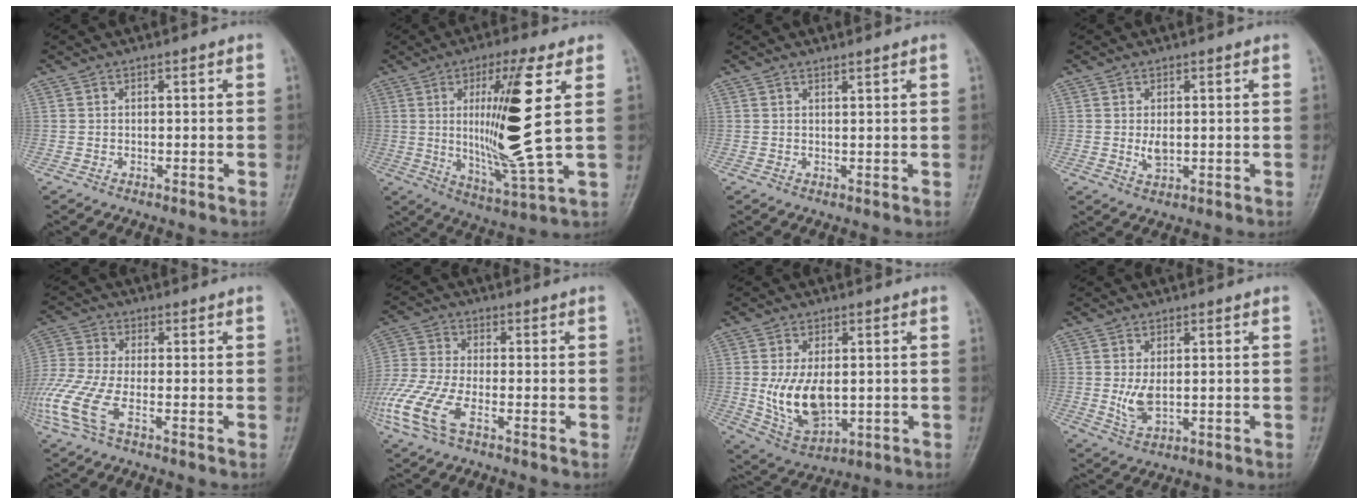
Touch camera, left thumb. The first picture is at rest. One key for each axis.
{"total": 16.3, "fx": 3.0, "fy": 1.2, "fz": 16.0, "tx": -0.301, "ty": -0.034, "tz": 0.054}
{"total": 0.8, "fx": 0.7, "fy": -0.4, "fz": 0.2, "tx": -0.011, "ty": -0.010, "tz": 0.015}
{"total": 2.4, "fx": 0.1, "fy": 1.3, "fz": 2.0, "tx": -0.032, "ty": -0.007, "tz": 0.008}
{"total": 9.9, "fx": -3.9, "fy": 3.2, "fz": 8.5, "tx": -0.229, "ty": 0.009, "tz": -0.085}
{"total": 10.8, "fx": -4.9, "fy": 4.0, "fz": 8.7, "tx": -0.222, "ty": 0.006, "tz": -0.099}
{"total": 10.5, "fx": -0.1, "fy": 6.0, "fz": 8.6, "tx": -0.149, "ty": -0.016, "tz": 0.017}
{"total": 4.1, "fx": 0.2, "fy": 2.2, "fz": 3.5, "tx": -0.063, "ty": -0.013, "tz": 0.013}